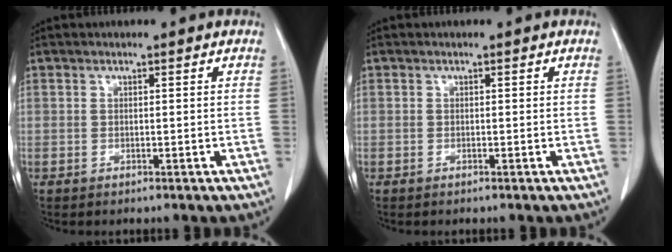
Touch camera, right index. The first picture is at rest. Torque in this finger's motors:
{"motor_torque": [-0.04, 0.03, -0.01, 0.00]}